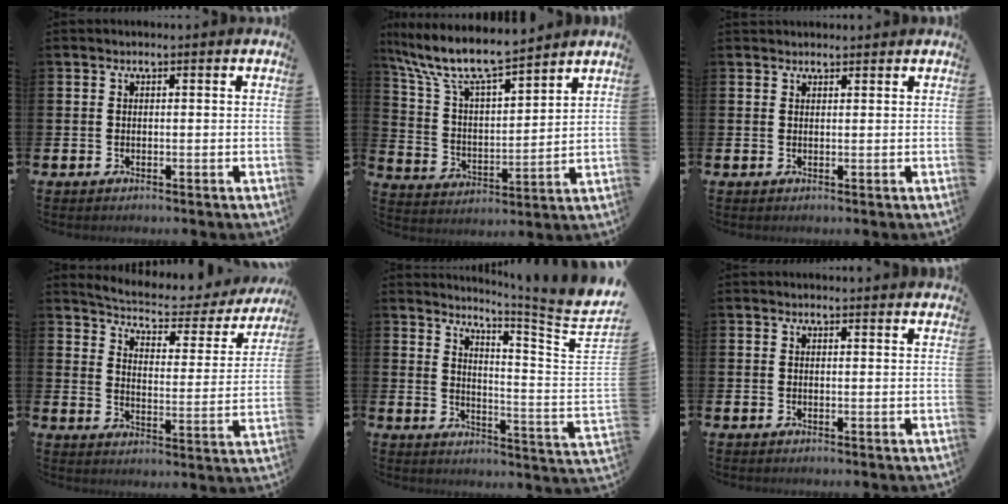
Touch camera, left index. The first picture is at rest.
{"total": 10.0, "force": [9.0, 1.7, 4.0], "torque": [-0.121, -0.053, 0.157]}
{"total": 1.2, "force": [1.1, 0.3, 0.0], "torque": [0.007, -0.001, 0.019]}
{"total": 5.0, "force": [4.6, 1.1, 1.4], "torque": [-0.060, -0.037, 0.073]}
{"total": 5.0, "force": [3.8, -1.0, 3.0], "torque": [-0.051, -0.065, 0.048]}
{"total": 0.8, "force": [0.8, 0.0, 0.0], "torque": [0.009, -0.006, 0.014]}